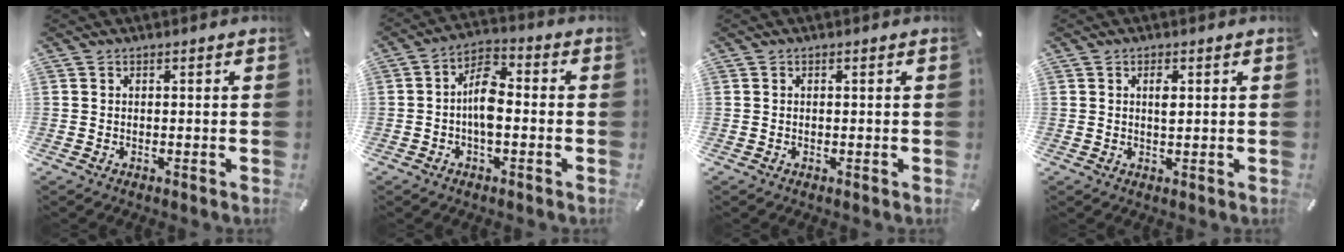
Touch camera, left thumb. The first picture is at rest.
{"total": 7.9, "force": [-1.5, 4.1, 6.6], "torque": [-0.132, 0.012, -0.028]}
{"total": 0.6, "force": [0.0, 0.2, 0.5], "torque": [-0.012, -0.001, 0.000]}
{"total": 2.3, "force": [0.7, 1.0, 2.0], "torque": [-0.035, 0.001, 0.008]}